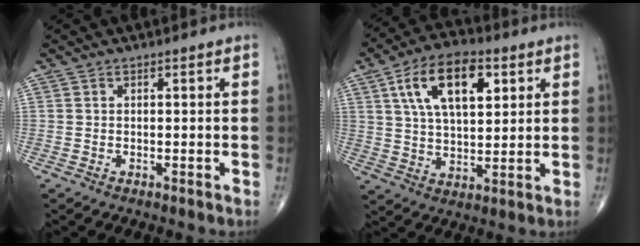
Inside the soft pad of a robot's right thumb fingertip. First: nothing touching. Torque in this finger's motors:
{"motor_torque": [0.78, 3.84, 1.27, 0.52, 0.35]}